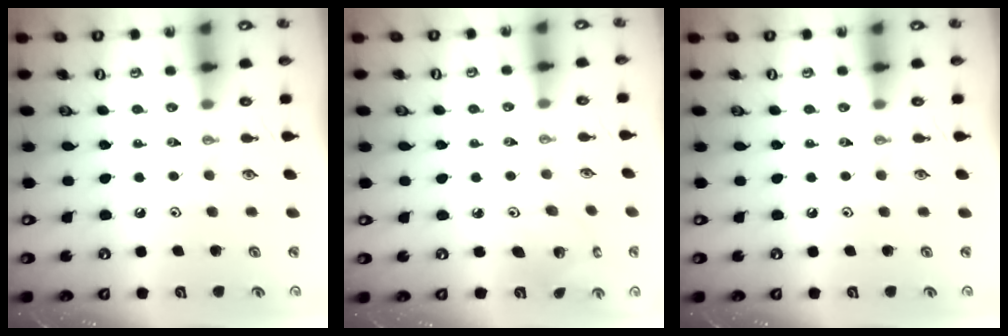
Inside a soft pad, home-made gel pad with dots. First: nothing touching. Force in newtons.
{"total": 4.1, "press": 4.1, "slide": 0.5}
{"total": 0.0}